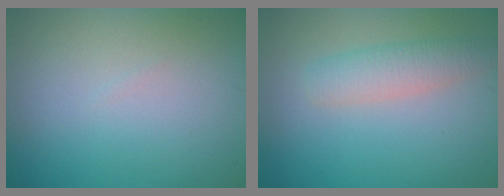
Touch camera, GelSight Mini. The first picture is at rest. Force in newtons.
{"total": 3.0, "press": 3.0, "slide": 0.1}